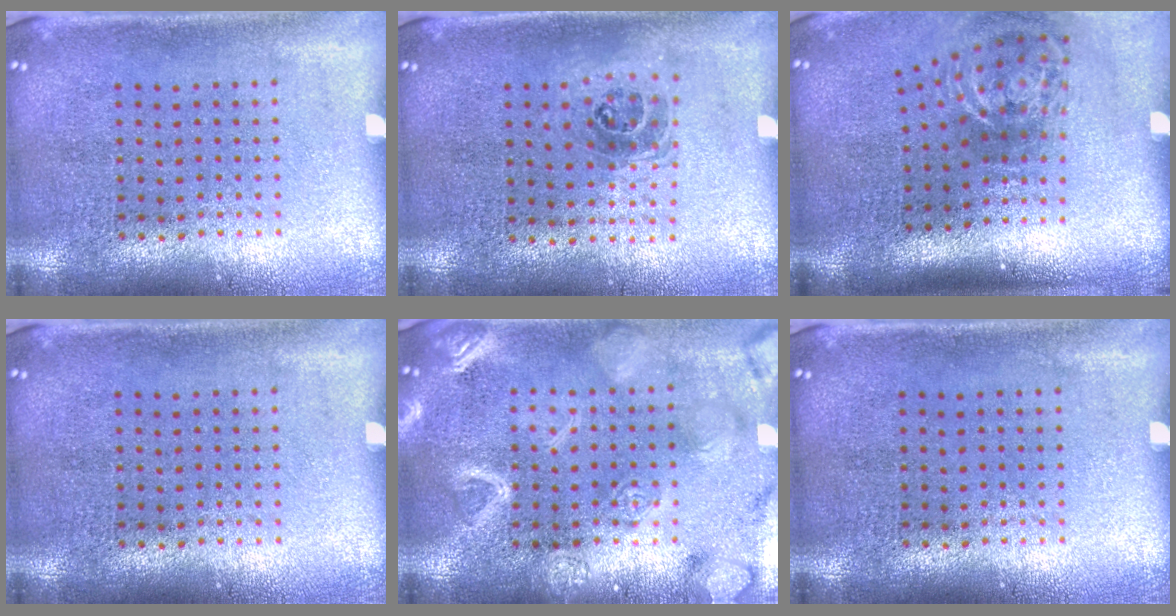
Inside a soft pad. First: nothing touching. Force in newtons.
{"total": 1.0, "press": 0.9, "slide": 0.4}
{"total": 2.1, "press": 1.3, "slide": 1.7}
{"total": 0.0}
{"total": 5.0, "press": 4.9, "slide": 0.7}
{"total": 0.0}